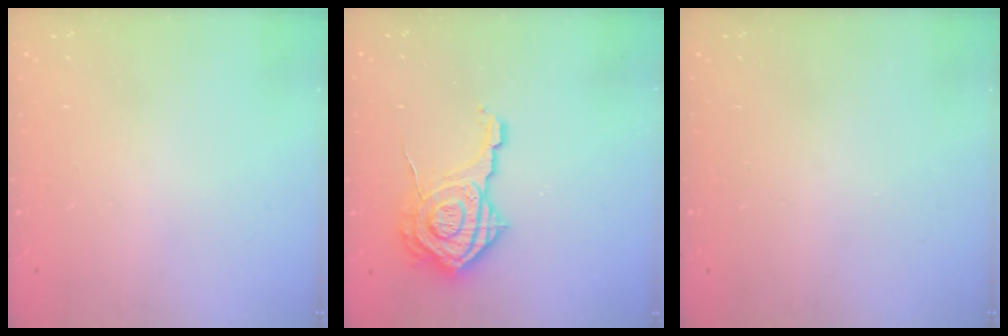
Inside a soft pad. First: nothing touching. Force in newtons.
{"total": 15.9, "press": 15.9, "slide": 1.1}
{"total": 0.0}